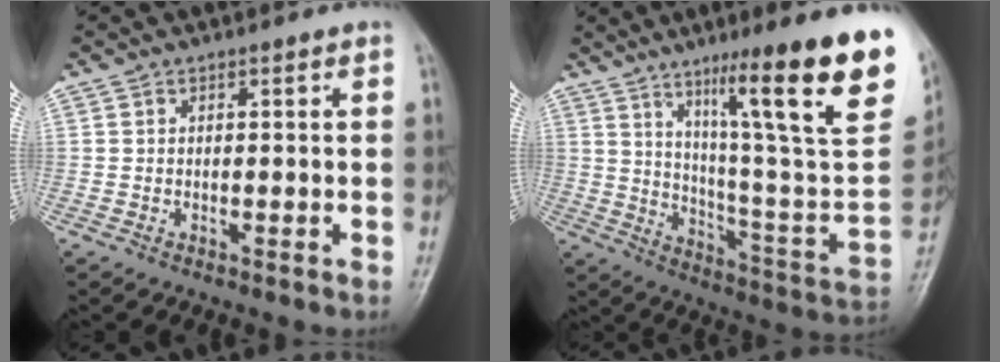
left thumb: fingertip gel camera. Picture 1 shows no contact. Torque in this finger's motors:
{"motor_torque": [3.39, 1.61, 1.25, -1.51, 0.19]}